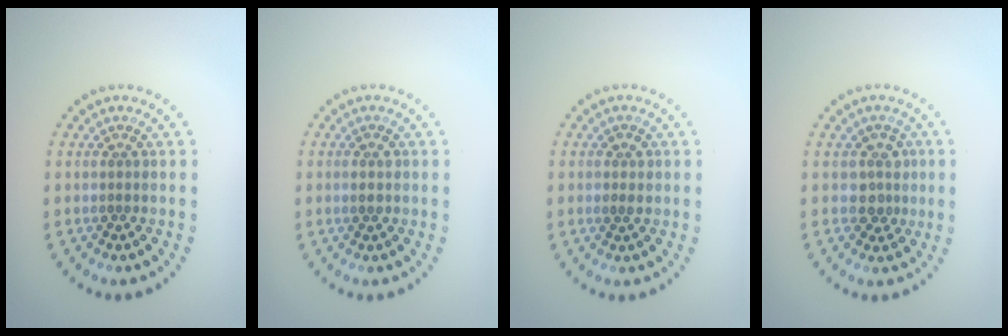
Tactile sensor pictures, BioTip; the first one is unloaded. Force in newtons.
{"total": 1.4, "press": 1.4, "slide": 0.2}
{"total": 1.2, "press": 1.2, "slide": 0.2}
{"total": 2.1, "press": 1.8, "slide": 1.2}